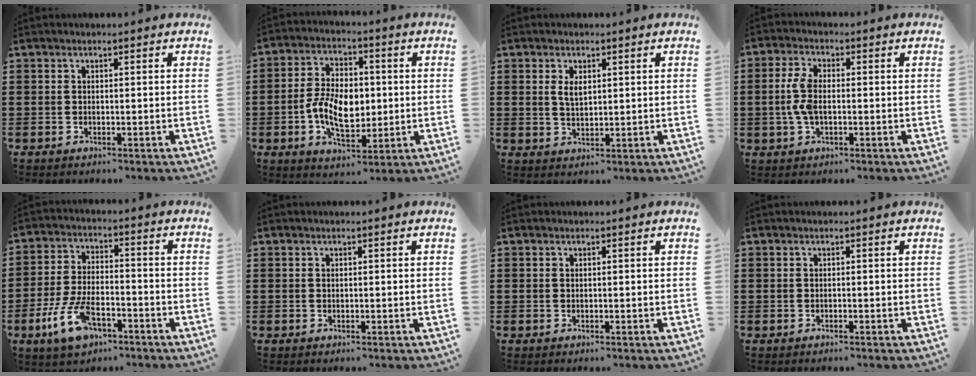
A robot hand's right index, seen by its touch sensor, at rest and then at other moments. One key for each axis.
{"total": 8.8, "fx": -0.9, "fy": 5.5, "fz": 6.8, "tx": -0.137, "ty": 0.008, "tz": -0.021}
{"total": 2.6, "fx": 0.9, "fy": 1.3, "fz": 2.1, "tx": -0.037, "ty": 0.001, "tz": 0.013}
{"total": 5.4, "fx": -0.2, "fy": 2.7, "fz": 4.6, "tx": -0.116, "ty": -0.002, "tz": -0.013}
{"total": 8.9, "fx": -4.6, "fy": 3.9, "fz": 6.4, "tx": -0.149, "ty": -0.003, "tz": -0.087}
{"total": 0.0}
{"total": 0.0}
{"total": 0.0}